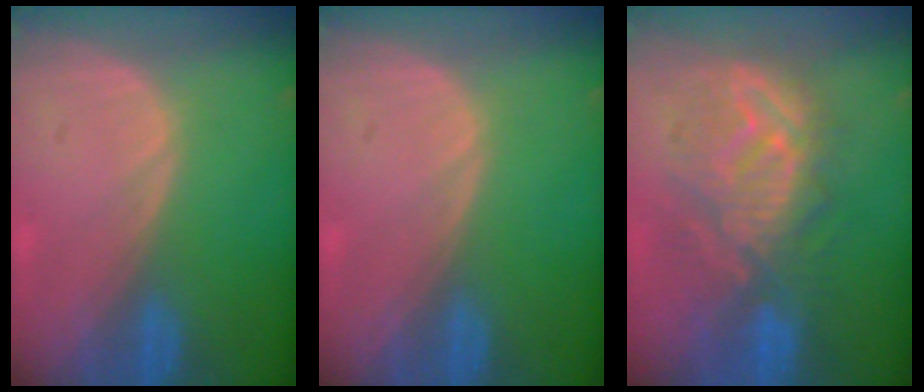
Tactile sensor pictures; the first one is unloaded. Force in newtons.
{"total": 0.0}
{"total": 10.2, "press": 10.0, "slide": 2.1}